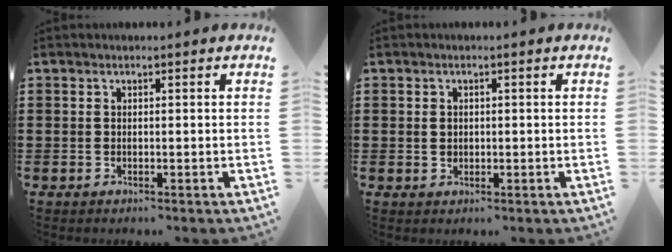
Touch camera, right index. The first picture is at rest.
{"total": 1.2, "force": [0.1, 1.0, 0.6], "torque": [-0.014, 0.006, 0.002]}